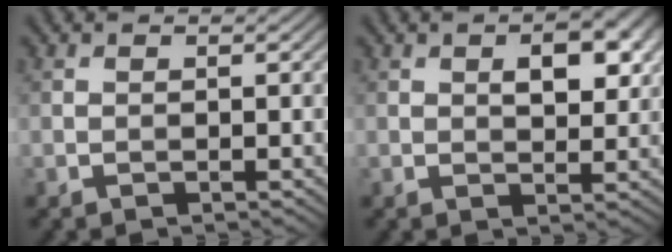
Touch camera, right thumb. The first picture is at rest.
{"total": 5.4, "force": [1.6, 2.8, 4.3], "torque": [-0.061, 0.001, 0.024]}